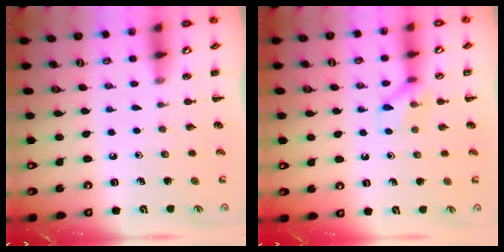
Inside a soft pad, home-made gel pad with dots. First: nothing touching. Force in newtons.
{"total": 8.4, "press": 8.3, "slide": 0.5}